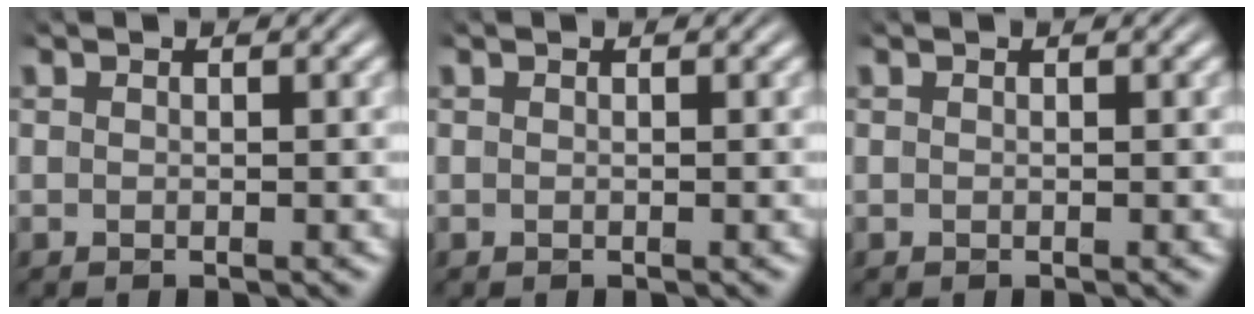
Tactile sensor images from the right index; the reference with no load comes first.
{"total": 0.0}
{"total": 0.0}